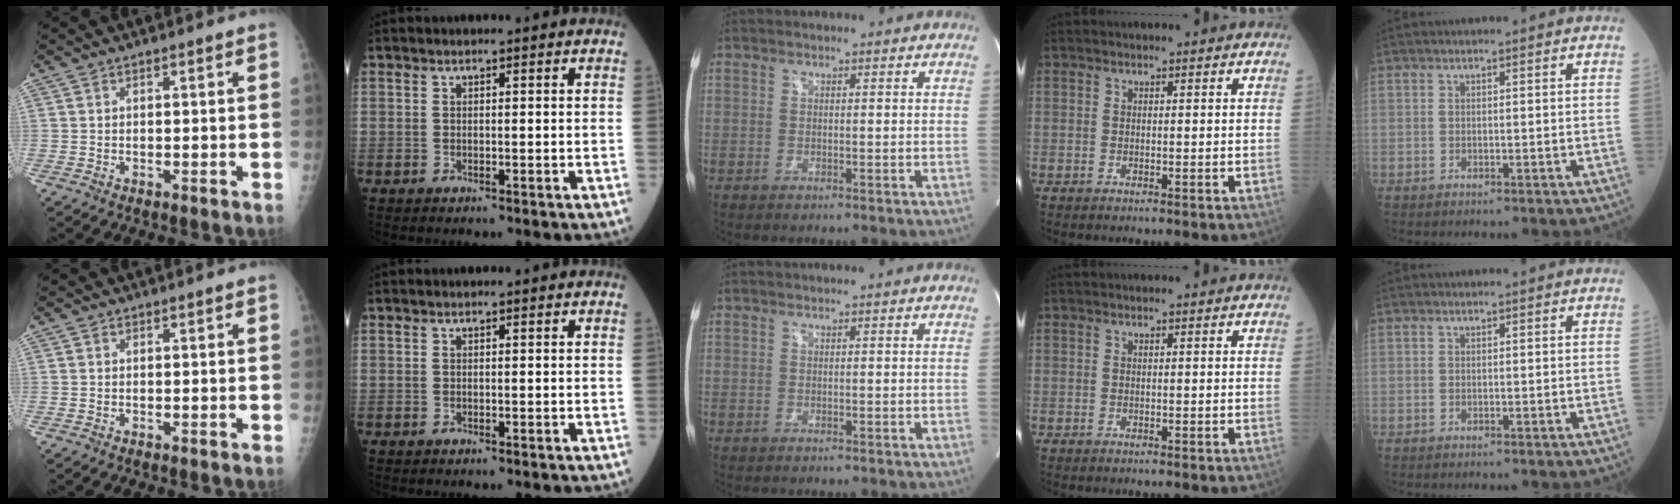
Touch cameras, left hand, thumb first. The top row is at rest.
{}